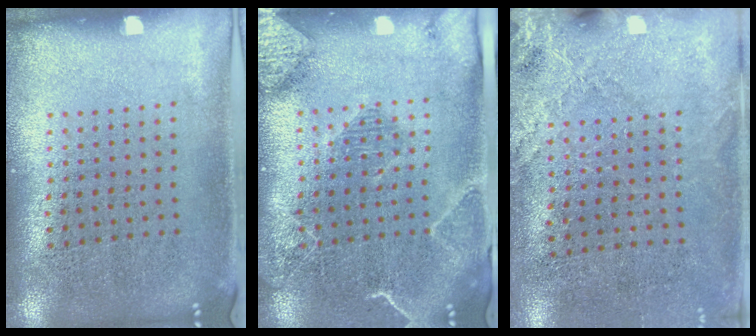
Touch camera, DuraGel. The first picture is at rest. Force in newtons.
{"total": 2.2, "press": 2.1, "slide": 0.6}
{"total": 2.5, "press": 2.2, "slide": 1.2}